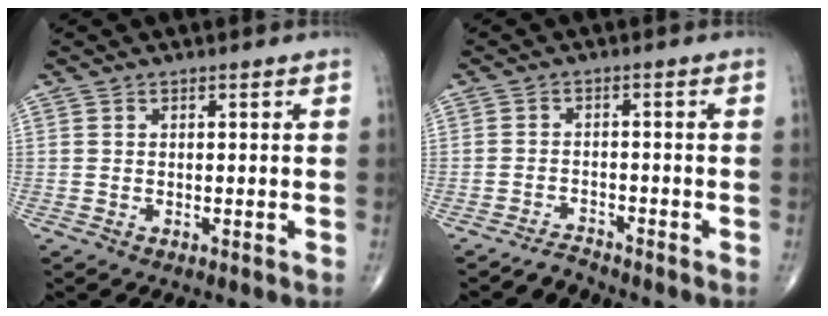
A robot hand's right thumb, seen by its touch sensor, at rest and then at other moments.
{"total": 2.4, "force": [-2.3, 0.3, -0.5], "torque": [0.008, 0.008, -0.042]}